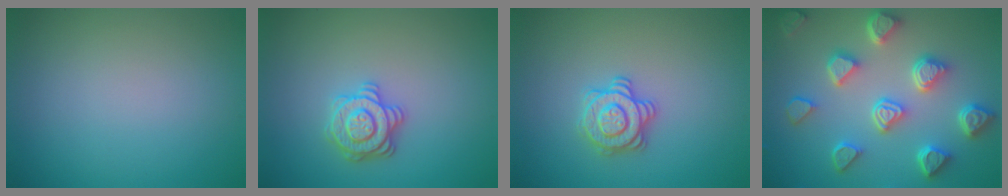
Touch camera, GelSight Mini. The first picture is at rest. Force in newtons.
{"total": 2.9, "press": 2.8, "slide": 0.6}
{"total": 2.8, "press": 2.7, "slide": 0.7}
{"total": 6.9, "press": 5.6, "slide": 4.0}